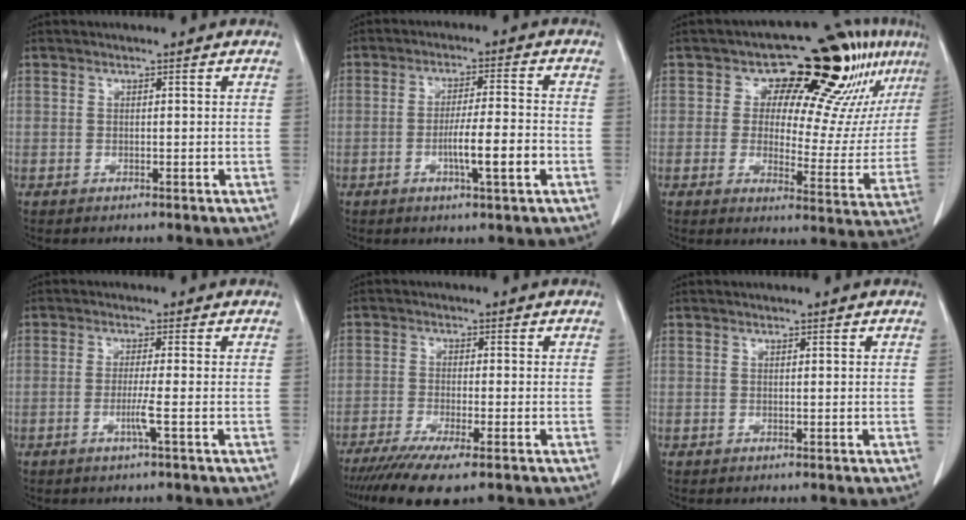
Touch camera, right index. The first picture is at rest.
{"total": 7.0, "force": [-2.3, 0.2, 6.7], "torque": [-0.108, -0.002, -0.039]}
{"total": 19.1, "force": [9.4, 7.4, 15.0], "torque": [-0.183, 0.015, 0.131]}
{"total": 2.7, "force": [-1.0, -0.7, 2.4], "torque": [-0.047, -0.005, -0.022]}
{"total": 8.8, "force": [-6.2, 1.0, 6.1], "torque": [-0.096, -0.020, -0.102]}
{"total": 0.0}